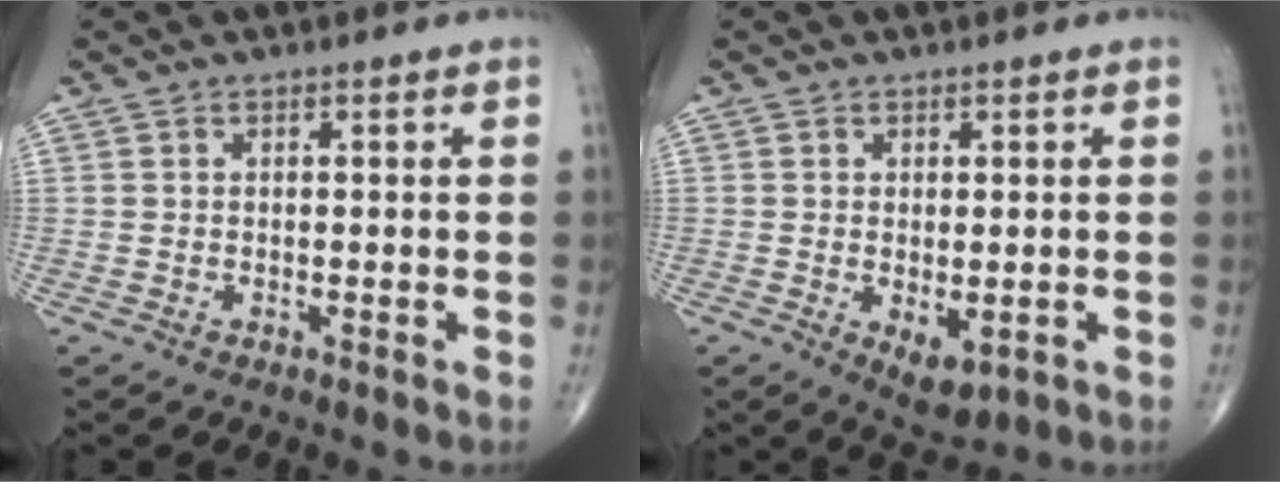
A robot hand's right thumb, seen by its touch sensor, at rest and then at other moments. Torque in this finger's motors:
{"motor_torque": [-0.13, 0.30, 0.32, 0.32, 0.01]}